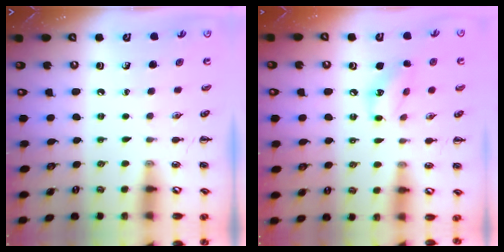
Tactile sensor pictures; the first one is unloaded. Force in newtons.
{"total": 9.3, "press": 9.3, "slide": 1.0}